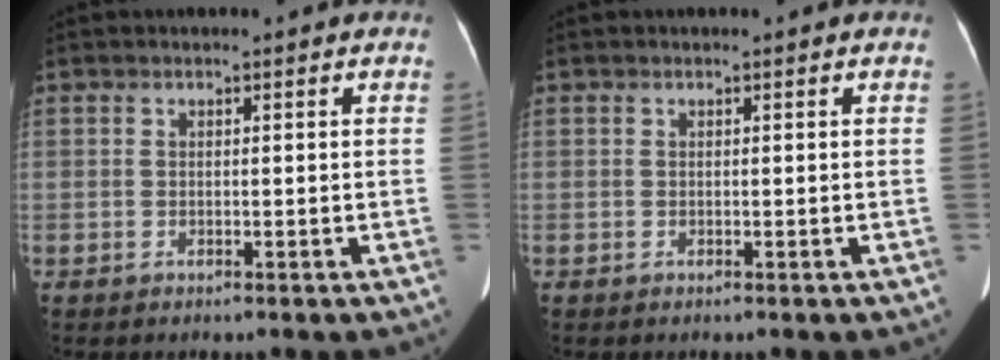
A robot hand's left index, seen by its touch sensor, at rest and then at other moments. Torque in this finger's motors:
{"motor_torque": [0.01, 0.00, 0.00, 0.00]}